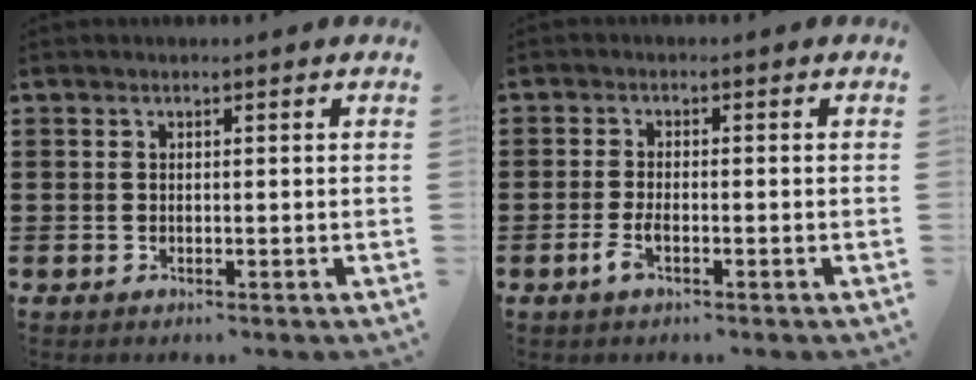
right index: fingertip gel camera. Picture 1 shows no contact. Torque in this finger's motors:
{"motor_torque": [1.10, 1.04, 0.08, 0.05]}